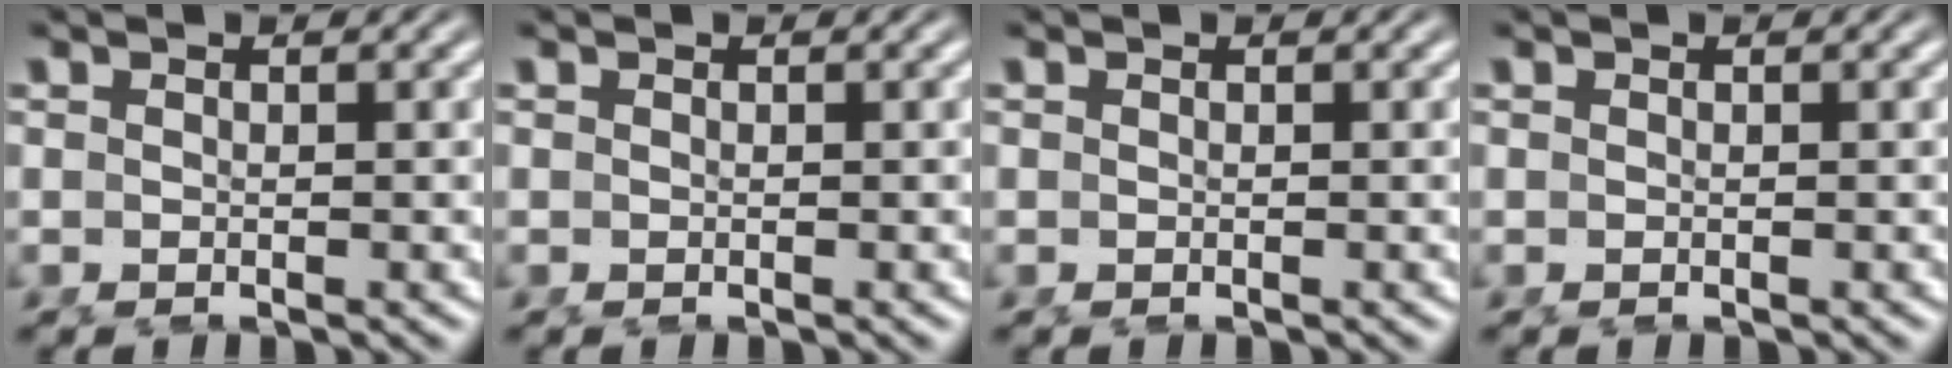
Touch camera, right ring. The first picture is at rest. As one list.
[{"total": 0.0}, {"total": 0.0}, {"total": 0.0}]